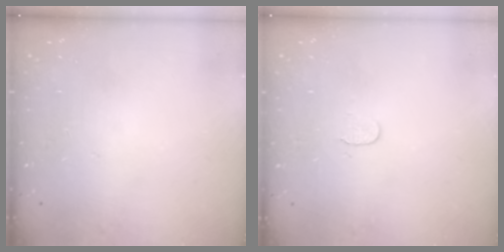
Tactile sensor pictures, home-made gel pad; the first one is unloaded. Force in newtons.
{"total": 3.8, "press": 3.8, "slide": 0.3}